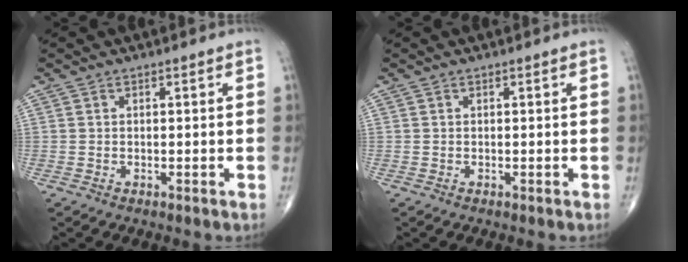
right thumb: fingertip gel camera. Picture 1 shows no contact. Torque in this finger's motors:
{"motor_torque": [0.09, 0.09, 0.11, 0.12, 0.02]}